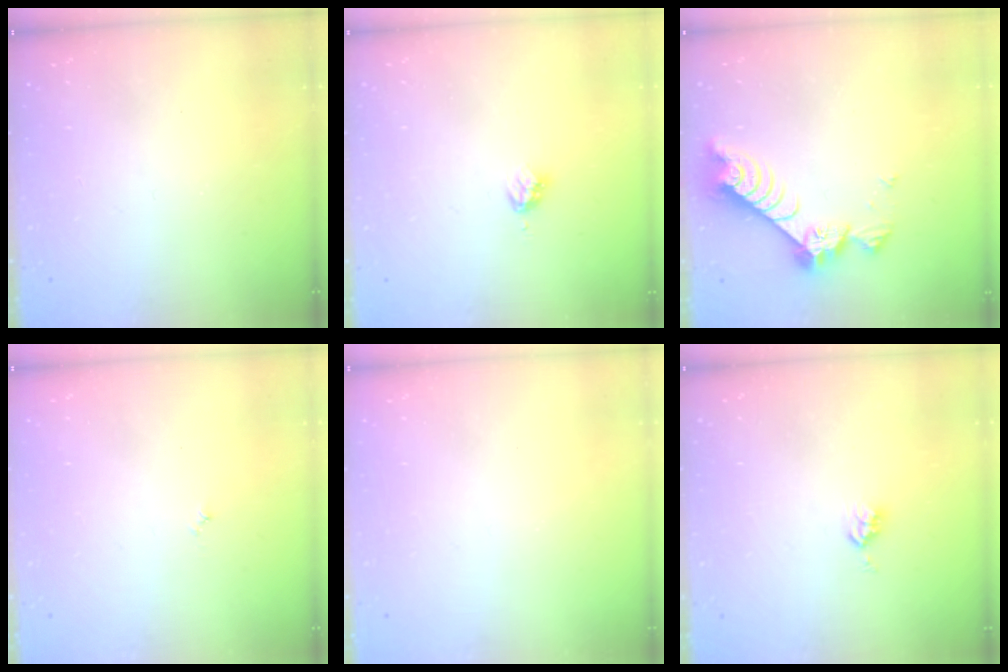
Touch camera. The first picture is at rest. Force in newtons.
{"total": 2.9, "press": 2.8, "slide": 0.4}
{"total": 7.4, "press": 7.3, "slide": 0.9}
{"total": 3.0, "press": 2.9, "slide": 0.3}
{"total": 0.0}
{"total": 4.4, "press": 4.3, "slide": 0.6}